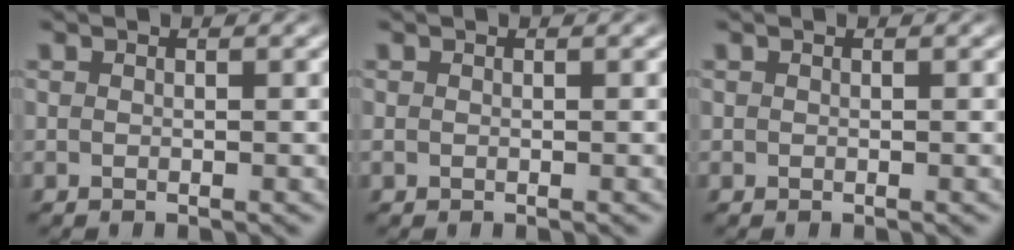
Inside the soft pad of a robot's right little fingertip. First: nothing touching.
{"total": 0.6, "force": [-0.3, 0.5, 0.1], "torque": [-0.008, -0.008, -0.002]}
{"total": 0.0}